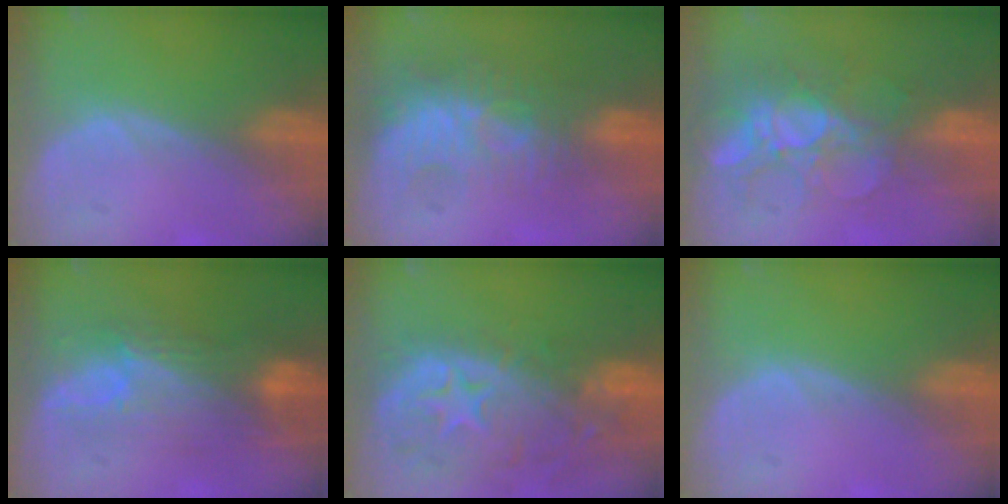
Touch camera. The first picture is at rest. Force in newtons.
{"total": 9.8, "press": 8.5, "slide": 4.8}
{"total": 9.8, "press": 8.6, "slide": 4.8}
{"total": 9.8, "press": 8.3, "slide": 5.1}
{"total": 13.7, "press": 11.3, "slide": 7.9}
{"total": 0.0}